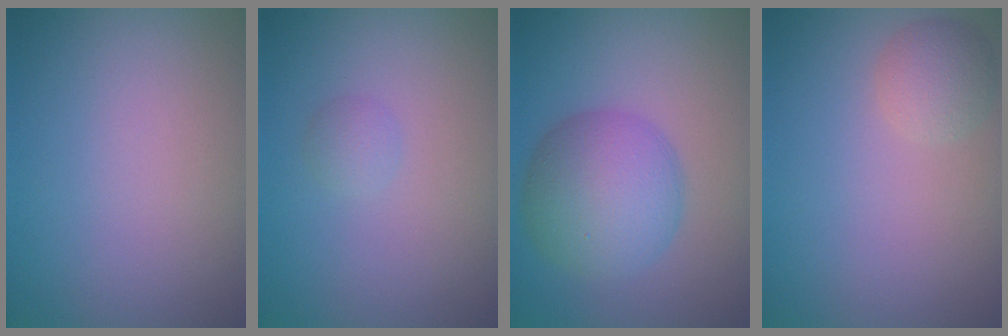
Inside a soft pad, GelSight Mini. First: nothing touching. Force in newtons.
{"total": 1.0, "press": 1.0, "slide": 0.0}
{"total": 6.5, "press": 6.5, "slide": 0.2}
{"total": 2.1, "press": 2.1, "slide": 0.0}